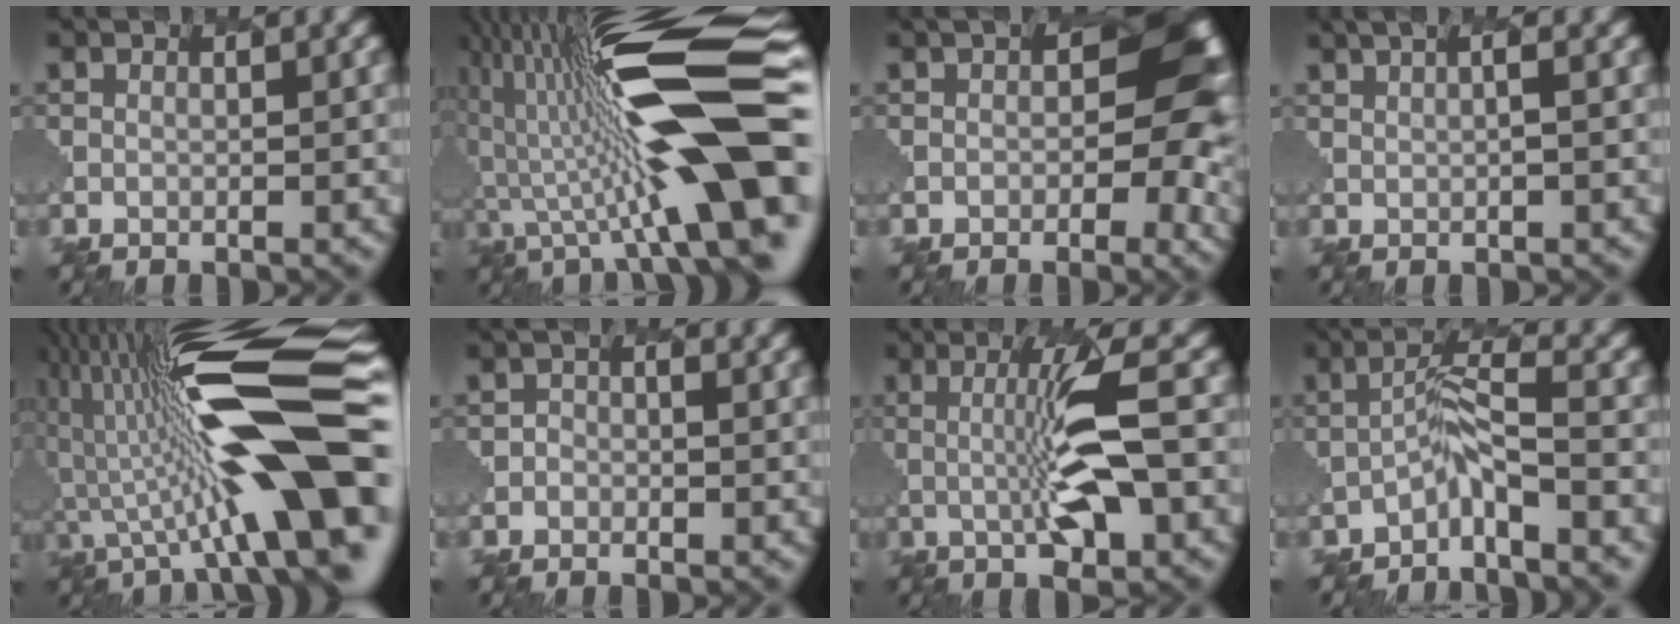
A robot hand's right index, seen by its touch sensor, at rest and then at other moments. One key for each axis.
{"total": 12.0, "fx": 0.3, "fy": 1.7, "fz": 11.8, "tx": -0.225, "ty": 0.034, "tz": -0.025}
{"total": 4.7, "fx": 1.3, "fy": 3.1, "fz": 3.3, "tx": -0.059, "ty": 0.011, "tz": -0.013}
{"total": 4.8, "fx": 2.1, "fy": 2.4, "fz": 3.6, "tx": -0.033, "ty": 0.037, "tz": -0.002}
{"total": 11.3, "fx": -1.0, "fy": 1.7, "fz": 11.2, "tx": -0.215, "ty": 0.040, "tz": -0.045}
{"total": 2.5, "fx": -1.6, "fy": 1.8, "fz": -0.5, "tx": 0.008, "ty": 0.015, "tz": -0.040}
{"total": 4.1, "fx": 0.7, "fy": 0.1, "fz": 4.0, "tx": -0.102, "ty": 0.006, "tz": -0.013}
{"total": 2.4, "fx": -2.3, "fy": -0.1, "fz": 0.8, "tx": -0.055, "ty": 0.020, "tz": -0.071}